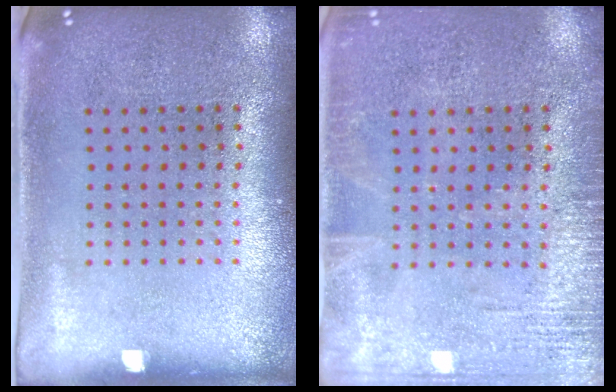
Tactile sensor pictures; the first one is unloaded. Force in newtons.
{"total": 2.6, "press": 2.5, "slide": 0.3}